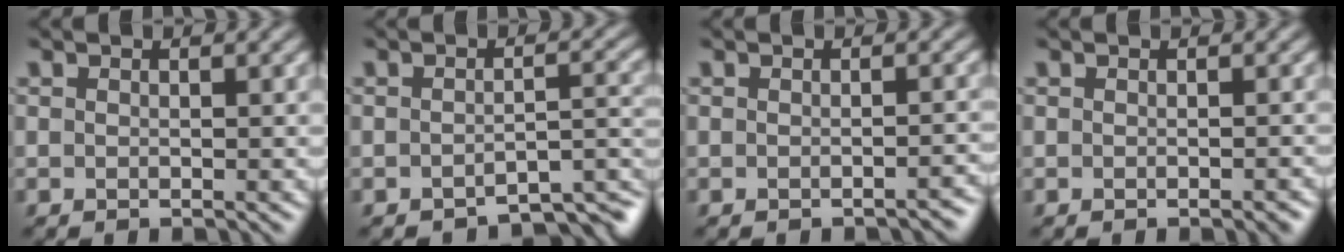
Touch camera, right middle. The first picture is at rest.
{"total": 3.9, "force": [-3.5, 0.8, 1.5], "torque": [-0.013, -0.001, -0.040]}
{"total": 1.3, "force": [-1.2, 0.2, 0.5], "torque": [-0.003, 0.004, -0.014]}
{"total": 1.2, "force": [-0.6, 0.3, 1.0], "torque": [-0.010, -0.001, -0.008]}